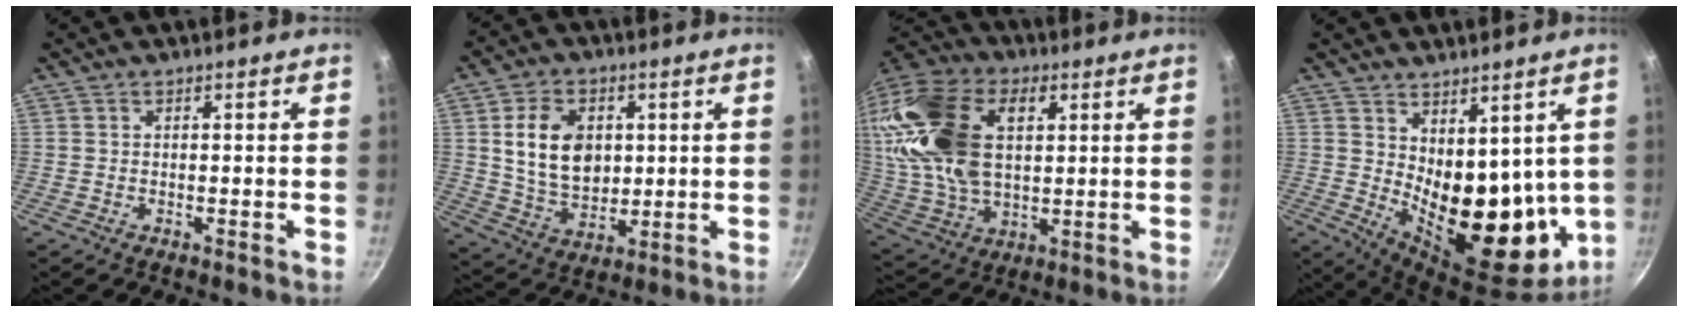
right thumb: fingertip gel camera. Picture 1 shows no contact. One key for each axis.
{"total": 12.8, "fx": 2.5, "fy": 9.1, "fz": 8.6, "tx": -0.126, "ty": -0.013, "tz": 0.052}
{"total": 25.5, "fx": 6.5, "fy": 15.6, "fz": 19.1, "tx": -0.377, "ty": 0.002, "tz": 0.118}
{"total": 16.4, "fx": 3.0, "fy": 9.0, "fz": 13.4, "tx": -0.156, "ty": -0.060, "tz": 0.069}